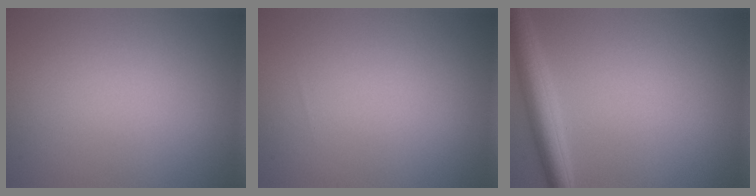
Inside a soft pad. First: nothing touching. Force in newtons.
{"total": 0.0}
{"total": 3.9, "press": 3.9, "slide": 0.2}